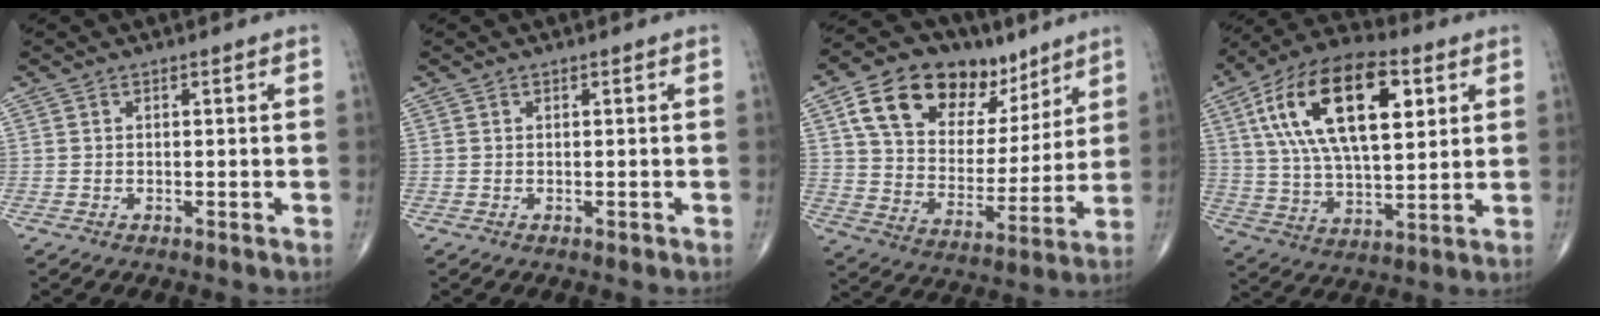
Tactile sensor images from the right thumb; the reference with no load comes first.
{"total": 0.0}
{"total": 22.0, "force": [11.8, 13.5, 12.7], "torque": [-0.169, -0.022, 0.203]}
{"total": 23.6, "force": [7.8, 11.1, 19.2], "torque": [-0.343, -0.001, 0.134]}